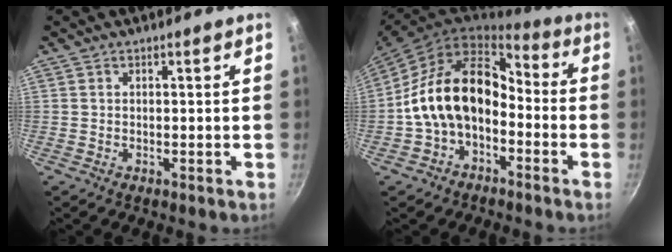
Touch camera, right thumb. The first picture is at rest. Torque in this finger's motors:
{"motor_torque": [0.51, 0.68, 1.48, -1.29, 0.62]}